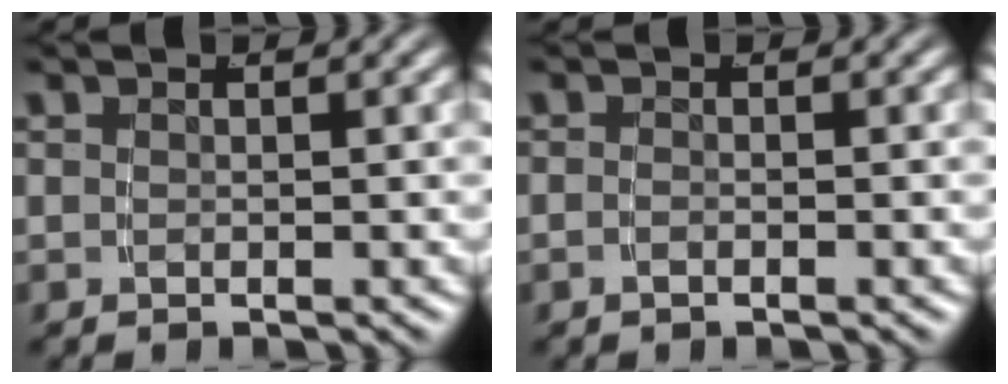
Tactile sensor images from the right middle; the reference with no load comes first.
{"total": 0.7, "force": [-0.6, 0.0, 0.3], "torque": [-0.007, 0.000, -0.013]}